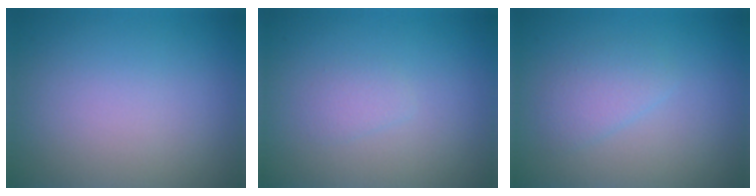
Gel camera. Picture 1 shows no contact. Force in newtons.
{"total": 0.9, "press": 0.9, "slide": 0.0}
{"total": 1.8, "press": 1.8, "slide": 0.1}